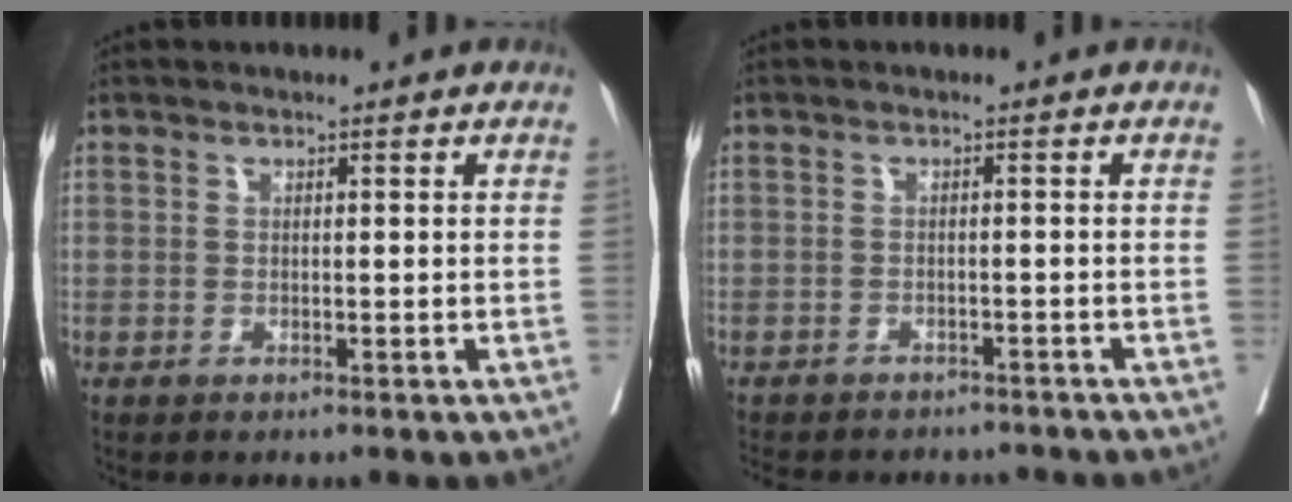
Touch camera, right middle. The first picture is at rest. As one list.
[{"total": 11.3, "force": [-10.3, 3.5, 3.0], "torque": [-0.063, 0.002, -0.123]}]